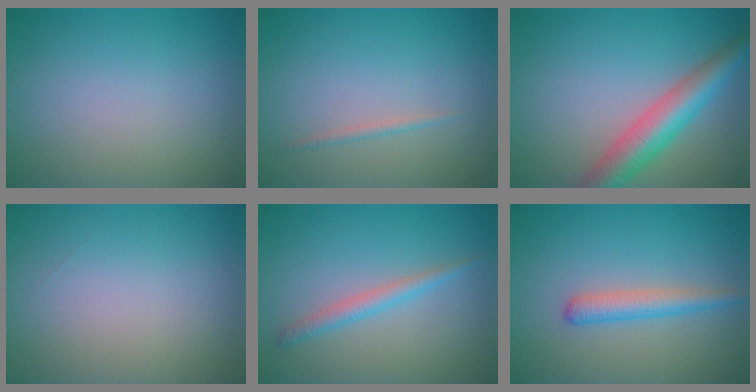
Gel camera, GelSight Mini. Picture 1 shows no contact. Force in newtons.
{"total": 0.6, "press": 0.6, "slide": 0.0}
{"total": 5.7, "press": 5.7, "slide": 0.3}
{"total": 0.0}
{"total": 1.8, "press": 1.8, "slide": 0.1}
{"total": 2.5, "press": 2.5, "slide": 0.1}